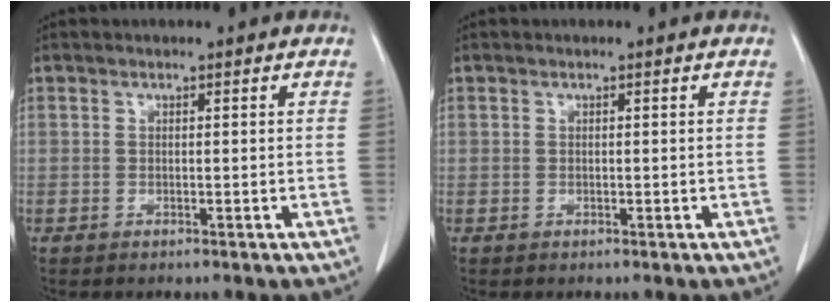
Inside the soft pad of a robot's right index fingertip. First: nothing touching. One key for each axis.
{"total": 0.0}